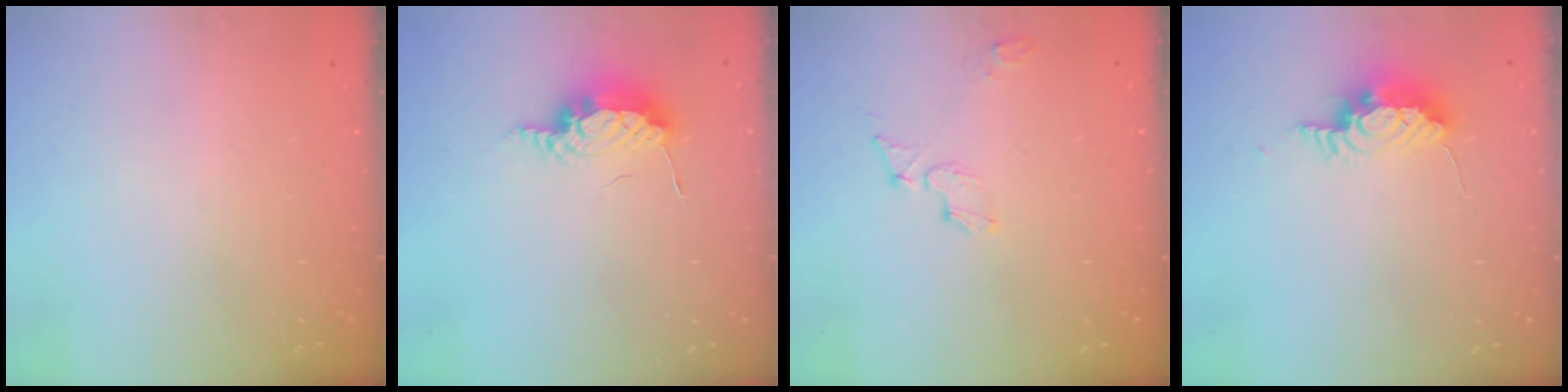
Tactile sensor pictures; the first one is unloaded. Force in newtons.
{"total": 11.2, "press": 8.7, "slide": 7.0}
{"total": 4.7, "press": 4.7, "slide": 0.5}
{"total": 8.4, "press": 8.1, "slide": 2.2}